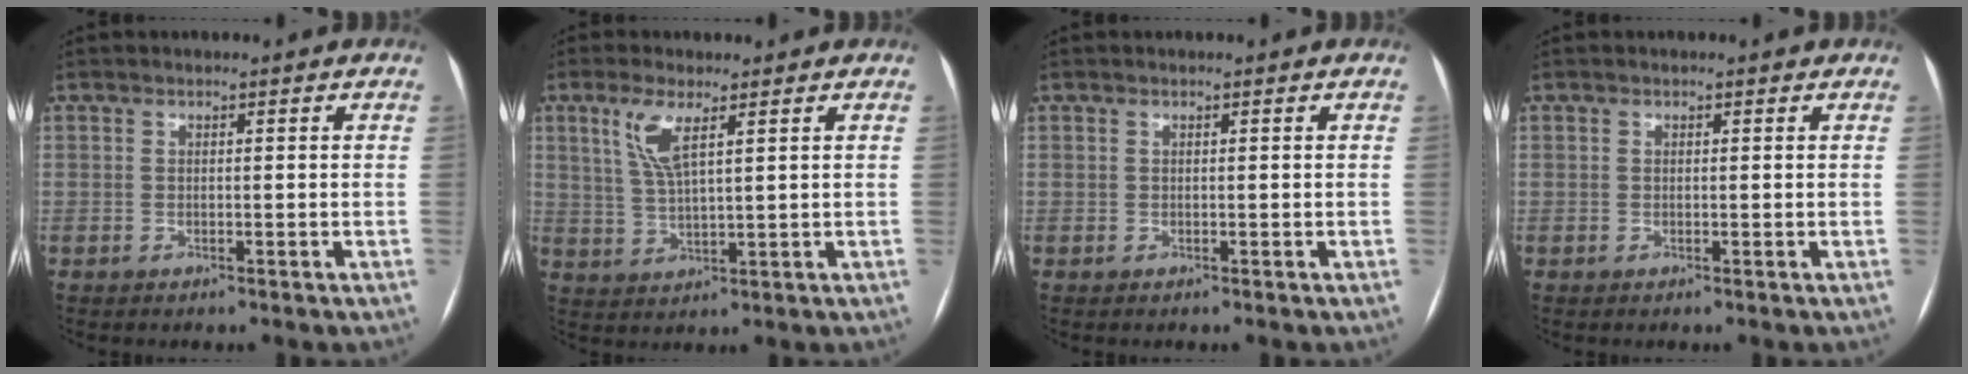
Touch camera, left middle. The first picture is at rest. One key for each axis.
{"total": 5.6, "fx": 2.8, "fy": 1.0, "fz": 4.8, "tx": -0.106, "ty": 0.005, "tz": 0.059}
{"total": 0.0}
{"total": 0.5, "fx": 0.3, "fy": 0.5, "fz": 0.1, "tx": 0.001, "ty": 0.005, "tz": 0.002}